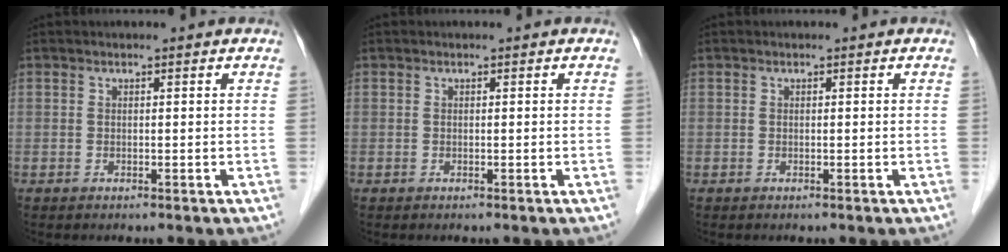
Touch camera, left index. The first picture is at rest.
{"total": 0.0}
{"total": 0.0}